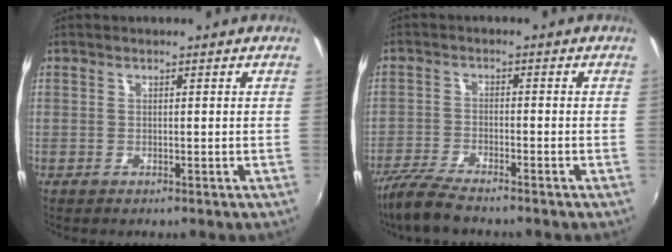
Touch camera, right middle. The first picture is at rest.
{"total": 7.2, "force": [-6.2, 1.0, 3.5], "torque": [-0.095, -0.021, -0.119]}